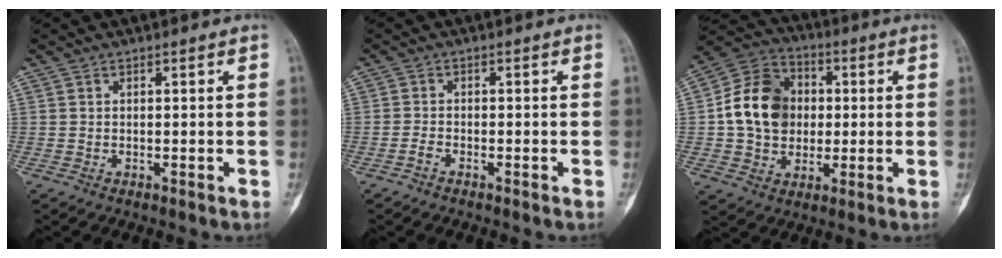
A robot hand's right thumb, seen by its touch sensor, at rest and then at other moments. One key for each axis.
{"total": 1.4, "fx": -1.1, "fy": 0.5, "fz": 0.8, "tx": -0.018, "ty": 0.011, "tz": -0.023}
{"total": 14.5, "fx": 0.6, "fy": 11.8, "fz": 8.3, "tx": -0.117, "ty": 0.023, "tz": 0.006}